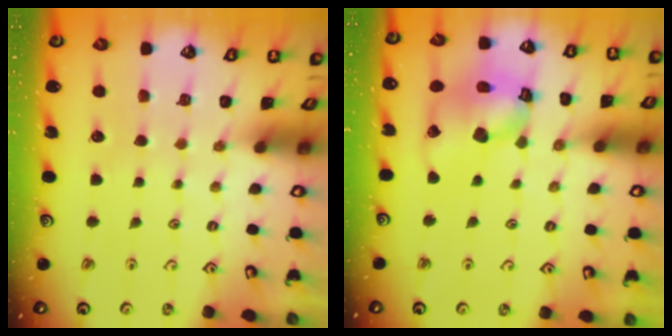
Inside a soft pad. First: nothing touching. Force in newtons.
{"total": 14.9, "press": 14.8, "slide": 1.9}